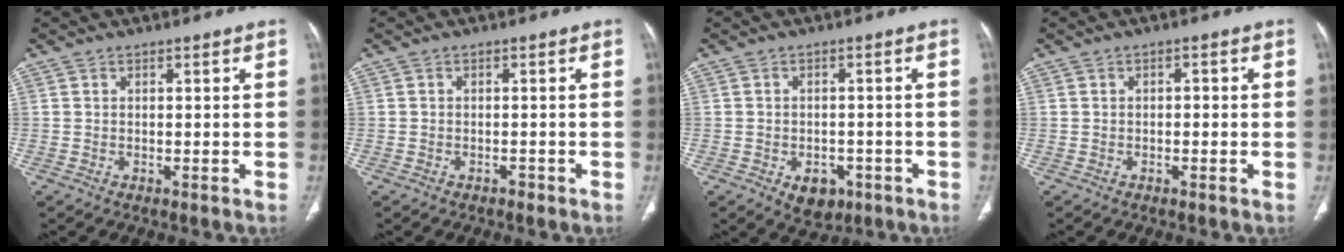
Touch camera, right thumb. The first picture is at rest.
{"total": 0.9, "force": [-0.7, 0.6, 0.2], "torque": [-0.003, 0.003, -0.013]}
{"total": 5.6, "force": [-2.5, 3.9, 3.1], "torque": [-0.025, 0.012, -0.025]}
{"total": 1.2, "force": [-0.2, 0.7, 0.9], "torque": [-0.009, 0.003, -0.005]}